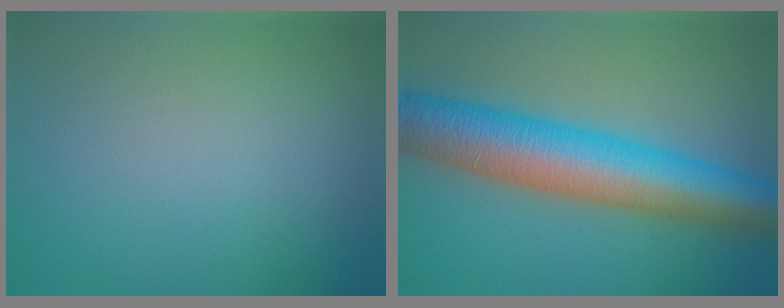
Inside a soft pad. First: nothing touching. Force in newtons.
{"total": 10.6, "press": 10.6, "slide": 0.1}